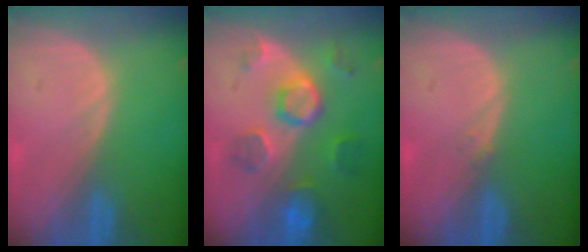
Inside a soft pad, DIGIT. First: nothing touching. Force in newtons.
{"total": 8.6, "press": 7.7, "slide": 3.8}
{"total": 0.6, "press": 0.5, "slide": 0.3}